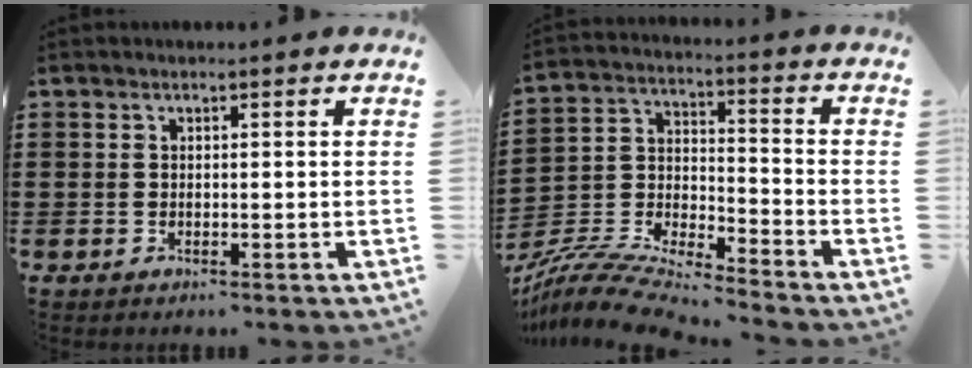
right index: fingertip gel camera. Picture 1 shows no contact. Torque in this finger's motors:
{"motor_torque": [-0.90, 0.87, 0.19, 0.04]}